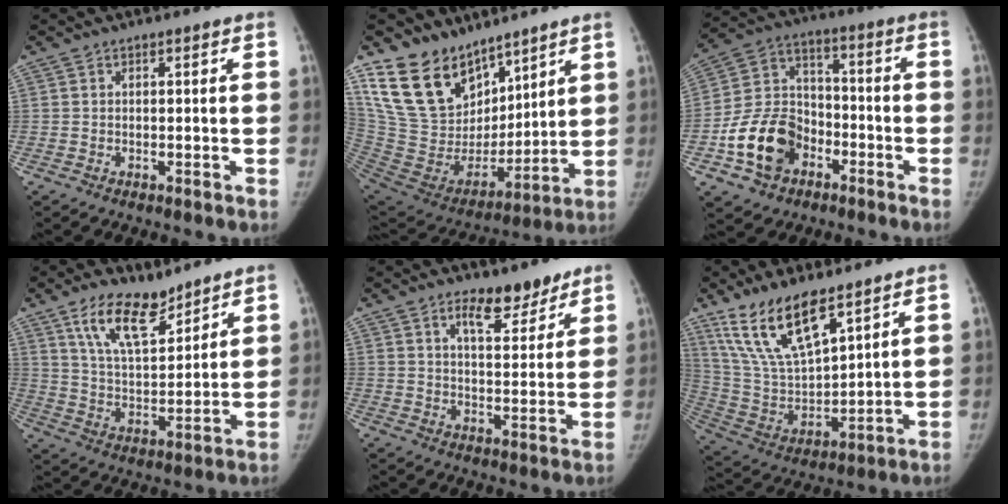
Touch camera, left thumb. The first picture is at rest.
{"total": 21.9, "force": [14.7, 12.9, 9.7], "torque": [-0.138, -0.062, 0.287]}
{"total": 15.1, "force": [-6.4, 11.3, 7.8], "torque": [-0.114, 0.052, -0.114]}
{"total": 12.5, "force": [8.7, 5.2, 7.3], "torque": [-0.106, -0.056, 0.165]}
{"total": 8.5, "force": [6.0, 3.5, 4.9], "torque": [-0.043, -0.041, 0.092]}
{"total": 16.7, "force": [11.1, 6.2, 10.9], "torque": [-0.183, -0.050, 0.230]}